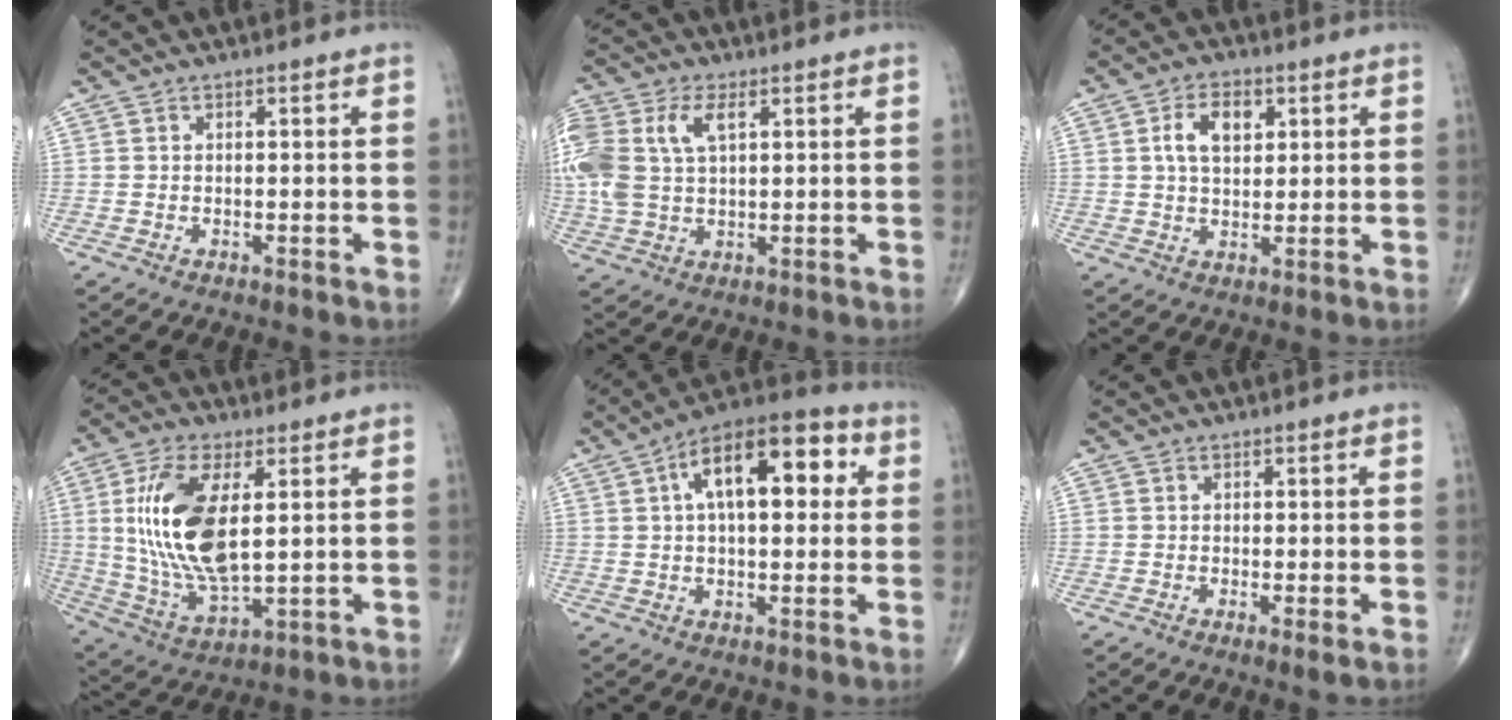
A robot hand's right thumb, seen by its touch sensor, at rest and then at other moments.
{"total": 14.8, "force": [3.9, 8.6, 11.3], "torque": [-0.292, 0.015, 0.076]}
{"total": 7.0, "force": [2.1, 4.2, 5.1], "torque": [-0.078, 0.000, 0.036]}
{"total": 17.5, "force": [3.1, 7.8, 15.4], "torque": [-0.310, -0.019, 0.067]}
{"total": 16.7, "force": [4.3, 8.0, 14.0], "torque": [-0.188, 0.029, 0.056]}
{"total": 1.3, "force": [-0.2, 0.1, 1.3], "torque": [-0.030, -0.007, -0.005]}